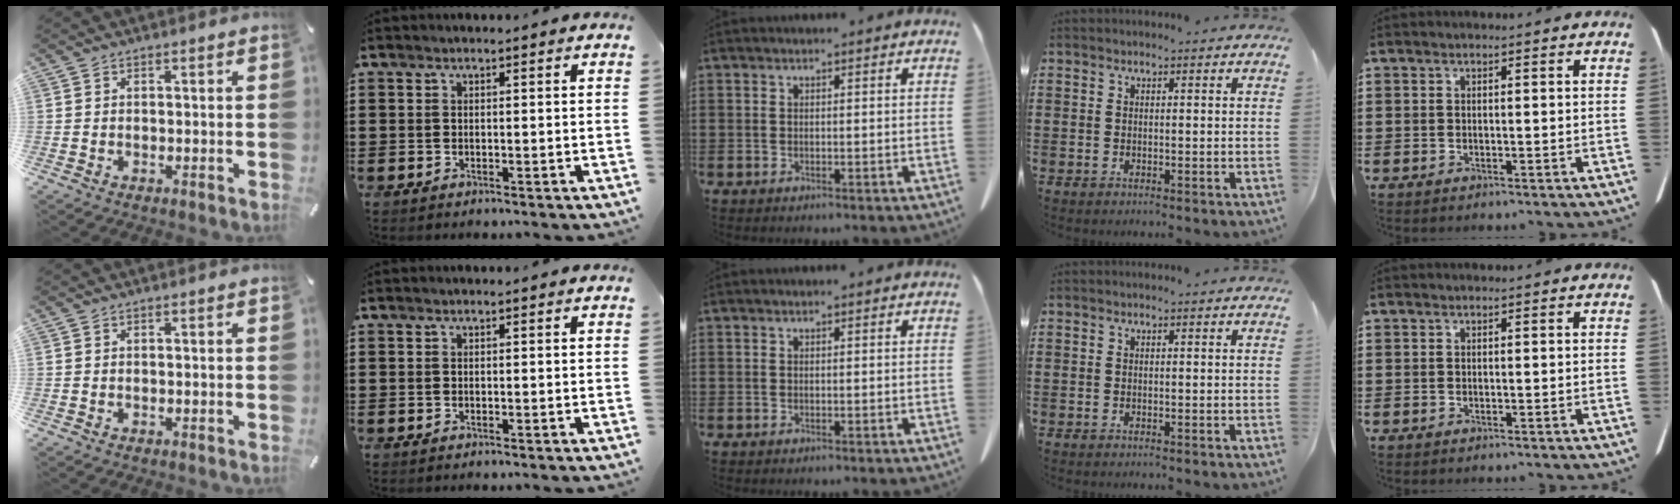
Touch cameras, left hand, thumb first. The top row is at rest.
{}